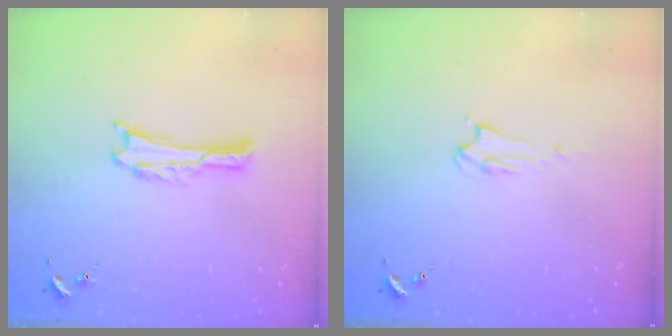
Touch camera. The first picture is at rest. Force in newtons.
{"total": 2.2, "press": 2.2, "slide": 0.2}